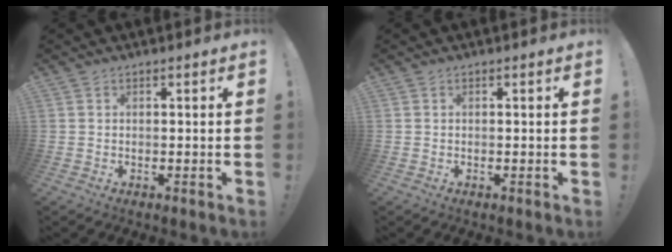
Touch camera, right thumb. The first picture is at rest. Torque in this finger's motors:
{"motor_torque": [-0.04, 0.11, -0.26, 0.26, 0.01]}